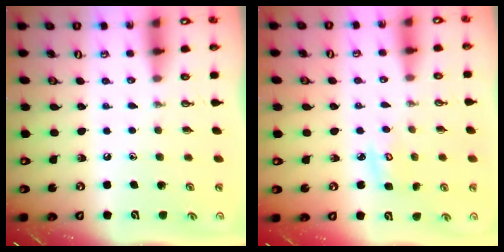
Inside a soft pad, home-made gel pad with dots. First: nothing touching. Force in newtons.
{"total": 2.9, "press": 2.9, "slide": 0.1}